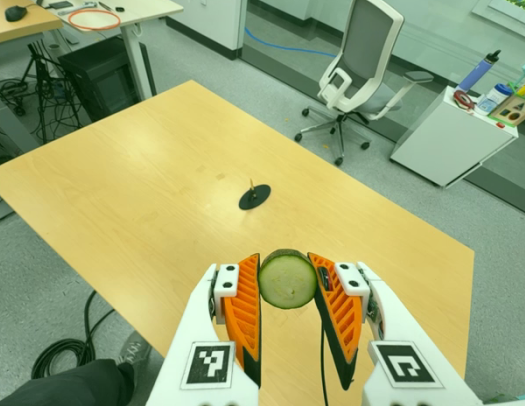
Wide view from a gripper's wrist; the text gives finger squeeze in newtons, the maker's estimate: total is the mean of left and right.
{"total": 7.5, "left": 6.8, "right": 8.2}